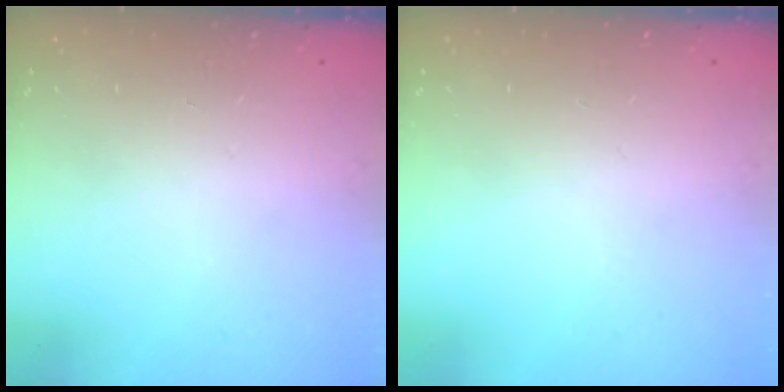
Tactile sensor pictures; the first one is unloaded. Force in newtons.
{"total": 0.0}